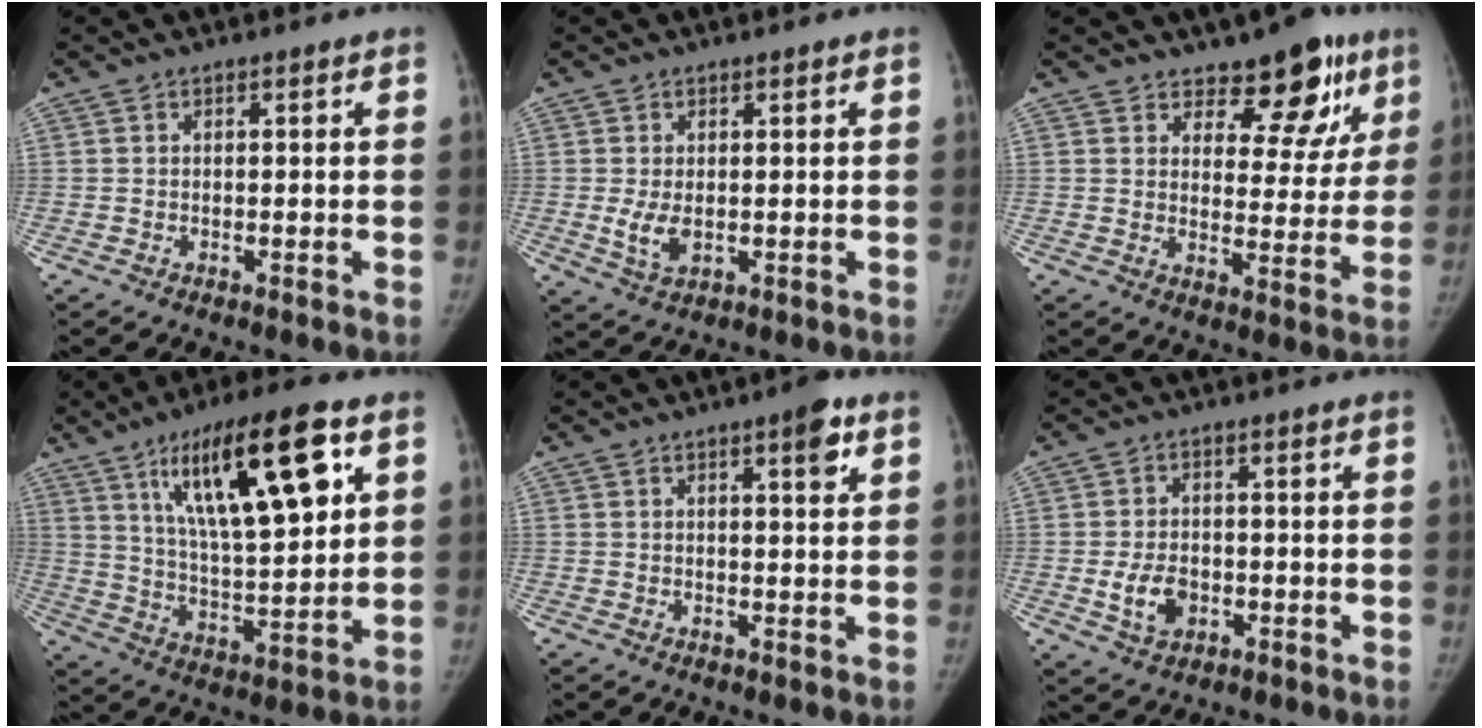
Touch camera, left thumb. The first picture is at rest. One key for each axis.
{"total": 3.9, "fx": -0.3, "fy": 2.3, "fz": 3.2, "tx": -0.068, "ty": -0.010, "tz": -0.002}
{"total": 11.0, "fx": 7.6, "fy": 6.2, "fz": 5.0, "tx": -0.008, "ty": -0.045, "tz": 0.096}
{"total": 21.1, "fx": 9.1, "fy": 6.0, "fz": 18.0, "tx": -0.269, "ty": -0.032, "tz": 0.156}
{"total": 4.1, "fx": 2.2, "fy": 1.0, "fz": 3.4, "tx": -0.041, "ty": -0.009, "tz": 0.027}
{"total": 5.9, "fx": -1.5, "fy": 4.2, "fz": 3.8, "tx": -0.058, "ty": 0.005, "tz": -0.022}